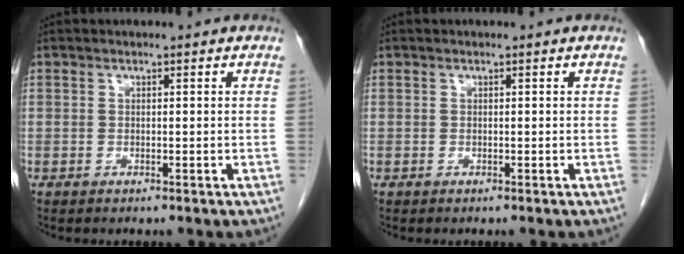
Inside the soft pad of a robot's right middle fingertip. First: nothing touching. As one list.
[{"total": 0.0}]